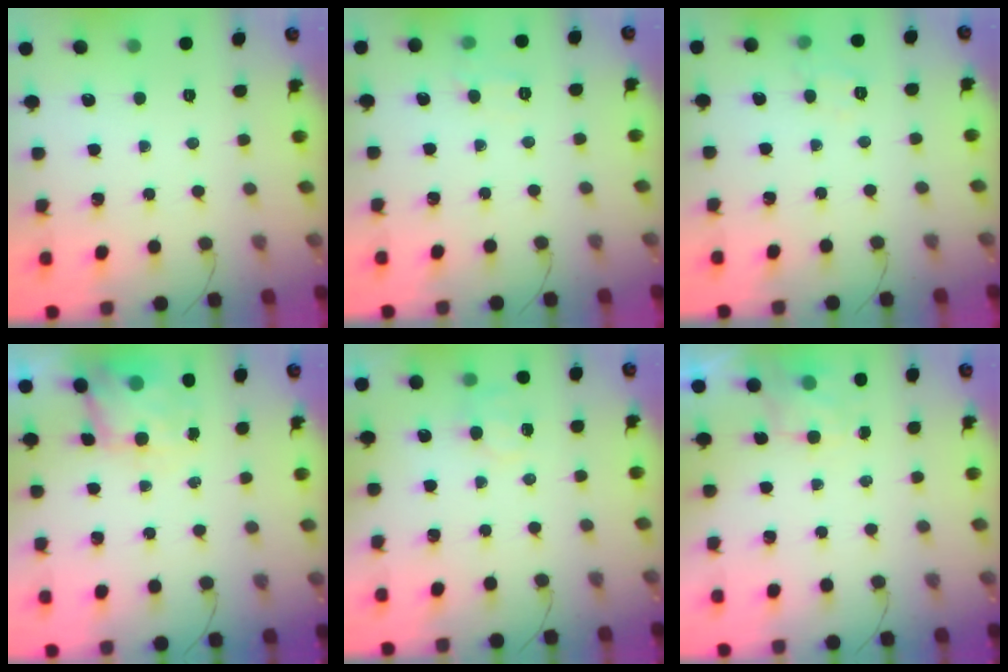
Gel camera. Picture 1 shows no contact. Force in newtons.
{"total": 6.4, "press": 6.2, "slide": 1.6}
{"total": 6.6, "press": 6.5, "slide": 1.3}
{"total": 6.2, "press": 6.0, "slide": 1.5}
{"total": 6.1, "press": 6.0, "slide": 1.2}
{"total": 2.5, "press": 2.1, "slide": 1.4}